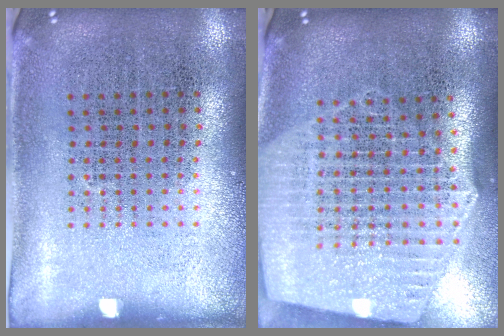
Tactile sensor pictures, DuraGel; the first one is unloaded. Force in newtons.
{"total": 2.8, "press": 2.4, "slide": 1.4}